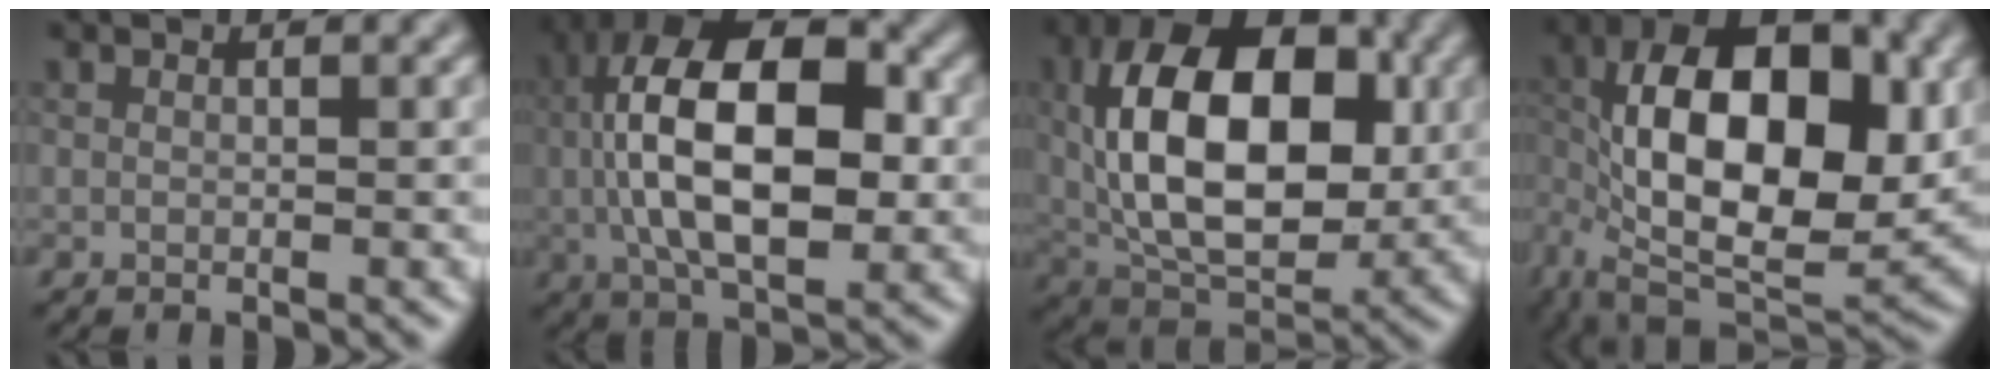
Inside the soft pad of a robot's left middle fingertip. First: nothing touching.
{"total": 13.0, "force": [0.0, 6.6, 11.2], "torque": [-0.210, 0.022, 0.010]}
{"total": 13.2, "force": [0.3, 8.1, 10.5], "torque": [-0.186, 0.016, 0.014]}
{"total": 13.9, "force": [-1.1, 7.3, 11.8], "torque": [-0.188, 0.017, -0.018]}